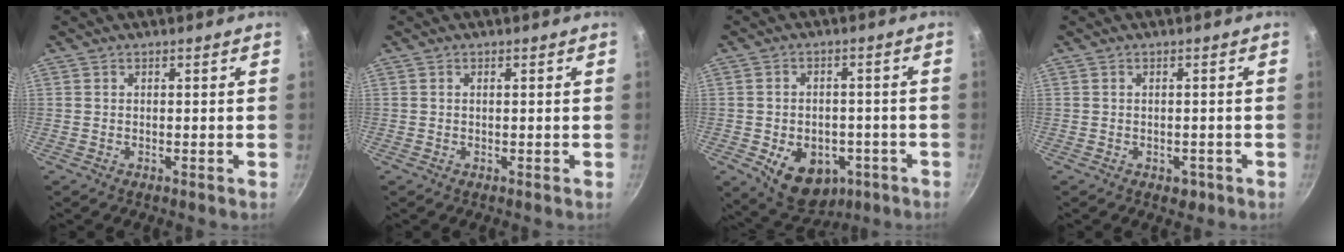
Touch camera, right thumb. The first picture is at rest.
{"total": 0.0}
{"total": 12.0, "force": [-4.8, 8.3, 7.1], "torque": [-0.091, 0.018, -0.058]}
{"total": 1.7, "force": [-0.8, 1.3, 0.8], "torque": [-0.001, 0.004, -0.006]}